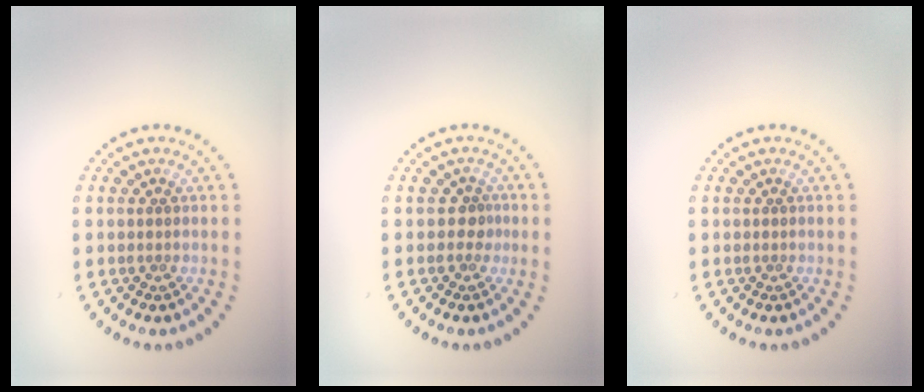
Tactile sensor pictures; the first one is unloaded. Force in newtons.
{"total": 1.3, "press": 1.0, "slide": 0.8}
{"total": 0.0}